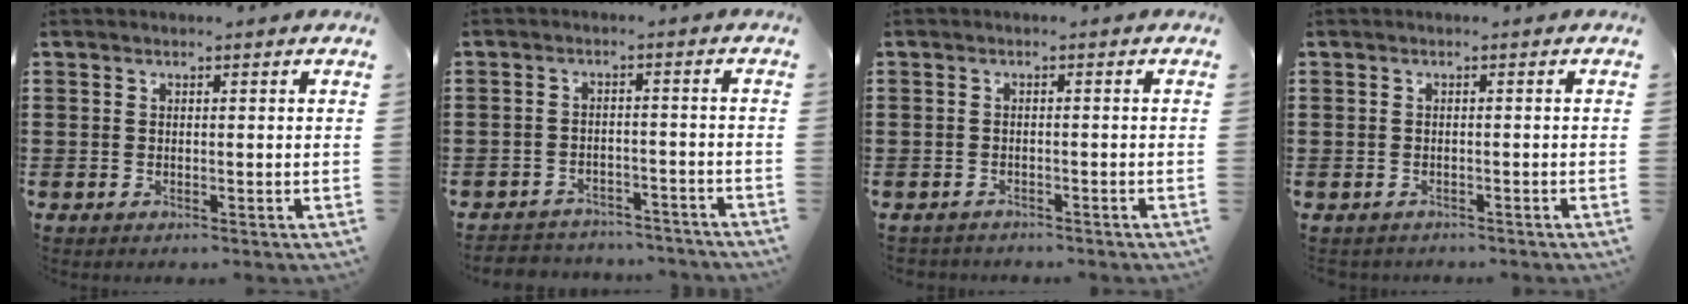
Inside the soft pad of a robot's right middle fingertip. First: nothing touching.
{"total": 3.2, "force": [-3.2, 0.5, -0.1], "torque": [-0.005, 0.001, -0.069]}
{"total": 1.2, "force": [-1.2, 0.2, 0.0], "torque": [-0.003, 0.002, -0.026]}
{"total": 0.9, "force": [-0.8, 0.3, -0.1], "torque": [0.000, 0.003, -0.019]}